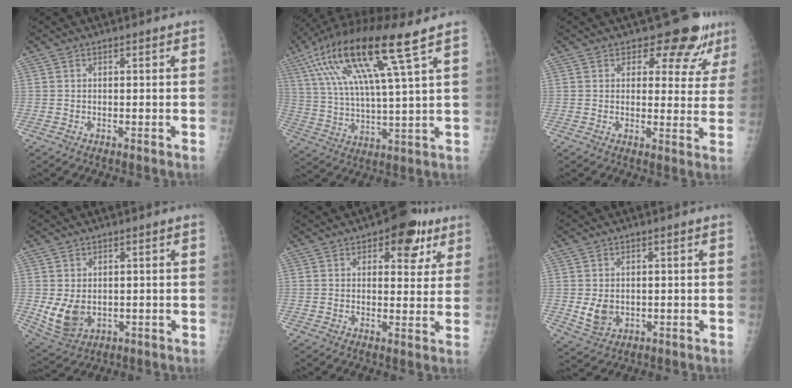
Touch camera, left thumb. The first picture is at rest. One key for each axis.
{"total": 18.6, "fx": 9.3, "fy": 2.1, "fz": 16.0, "tx": -0.315, "ty": -0.013, "tz": 0.169}
{"total": 9.0, "fx": 6.8, "fy": 4.7, "fz": 3.4, "tx": -0.001, "ty": -0.041, "tz": 0.070}
{"total": 7.3, "fx": -0.4, "fy": 5.3, "fz": 4.9, "tx": -0.085, "ty": -0.010, "tz": 0.011}
{"total": 9.4, "fx": 4.9, "fy": 5.3, "fz": 6.0, "tx": -0.032, "ty": -0.014, "tz": 0.058}
{"total": 4.7, "fx": -0.2, "fy": 3.7, "fz": 2.9, "tx": -0.038, "ty": -0.007, "tz": 0.009}